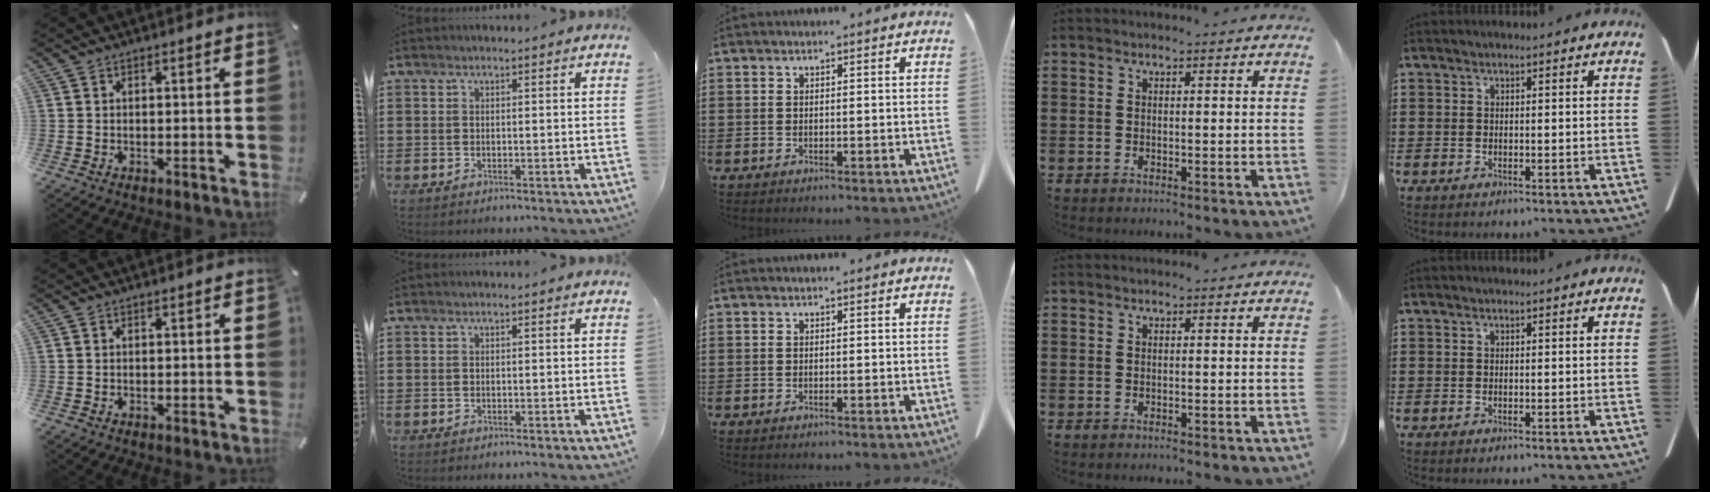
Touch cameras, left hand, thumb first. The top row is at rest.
{}